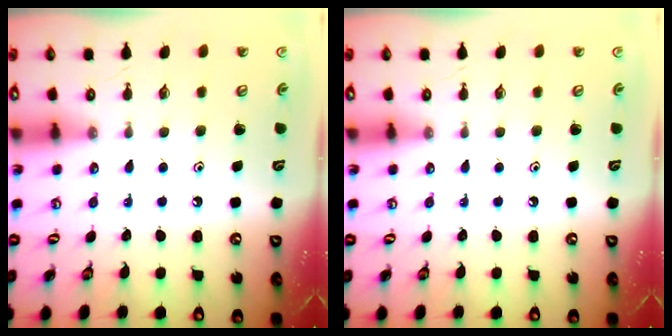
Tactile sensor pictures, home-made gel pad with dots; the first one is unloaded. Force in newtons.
{"total": 0.0}